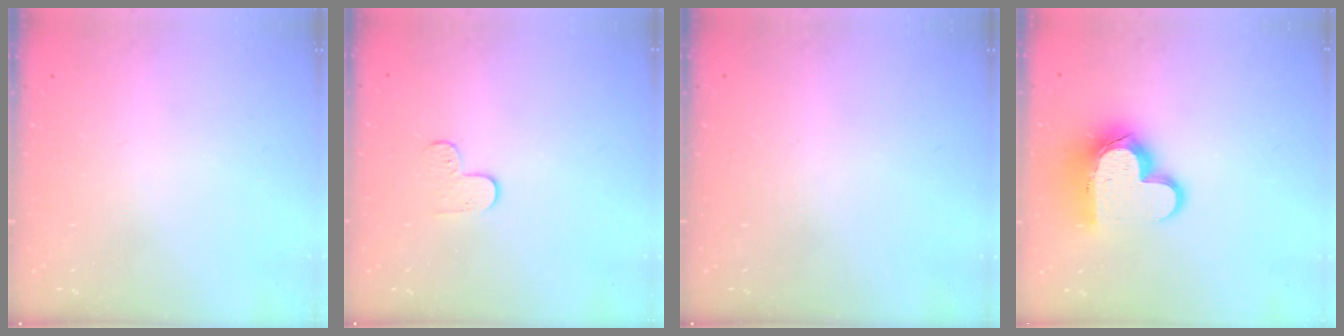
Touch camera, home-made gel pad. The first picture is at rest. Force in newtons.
{"total": 5.5, "press": 5.5, "slide": 0.5}
{"total": 0.0}
{"total": 15.5, "press": 15.5, "slide": 1.3}